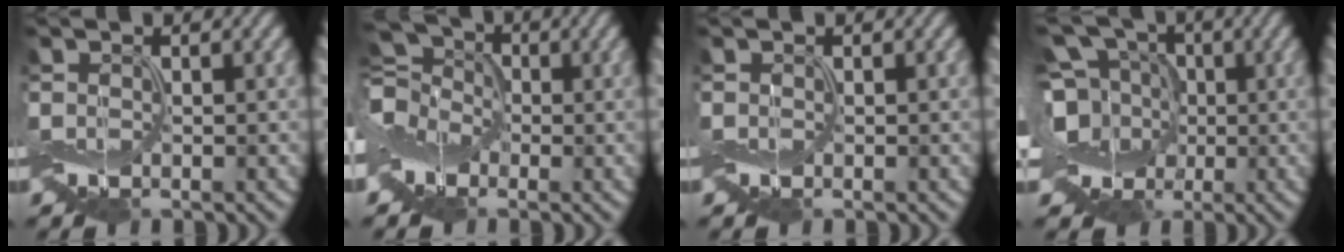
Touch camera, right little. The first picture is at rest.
{"total": 6.3, "force": [-1.7, 5.1, 3.2], "torque": [-0.082, 0.008, -0.048]}
{"total": 0.0}
{"total": 9.3, "force": [-0.3, 7.9, 4.9], "torque": [-0.100, 0.016, -0.032]}